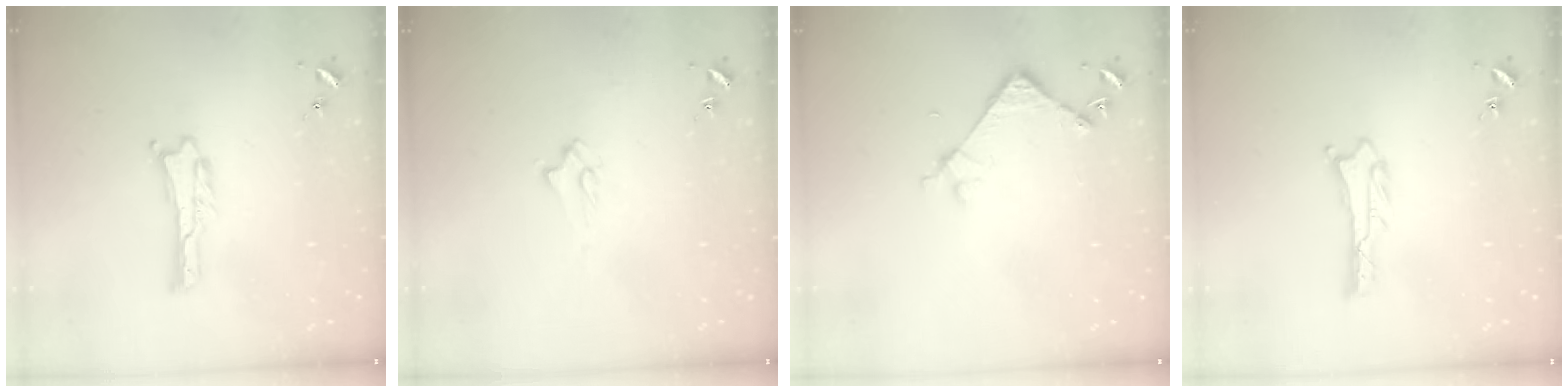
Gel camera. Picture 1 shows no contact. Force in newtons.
{"total": 2.0, "press": 2.0, "slide": 0.3}
{"total": 4.2, "press": 4.2, "slide": 0.3}
{"total": 0.6, "press": 0.6, "slide": 0.1}